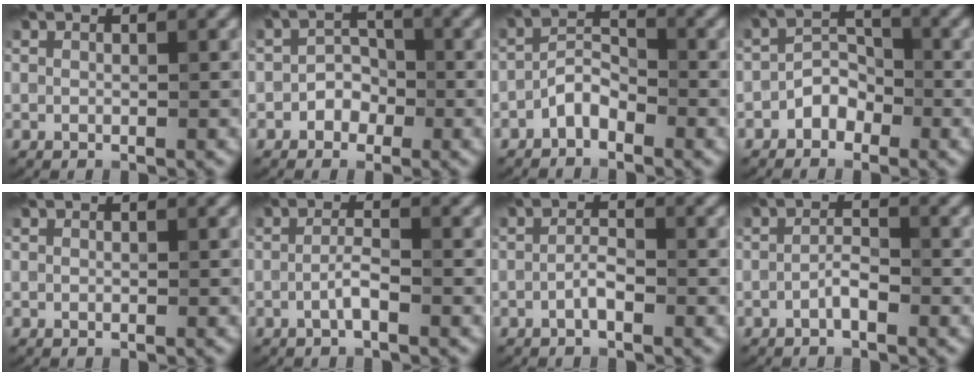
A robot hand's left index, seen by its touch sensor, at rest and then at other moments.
{"total": 2.1, "force": [-0.9, 1.6, 0.8], "torque": [-0.008, 0.007, -0.019]}
{"total": 2.5, "force": [-1.7, 1.2, 1.5], "torque": [-0.024, 0.012, -0.038]}
{"total": 2.5, "force": [-1.5, 1.7, 1.1], "torque": [-0.014, 0.011, -0.032]}
{"total": 0.0}
{"total": 1.7, "force": [-0.8, 0.2, 1.5], "torque": [-0.028, 0.006, -0.019]}
{"total": 1.5, "force": [-0.8, 0.3, 1.2], "torque": [-0.023, 0.006, -0.019]}
{"total": 1.5, "force": [-0.9, 0.3, 1.2], "torque": [-0.023, 0.006, -0.021]}